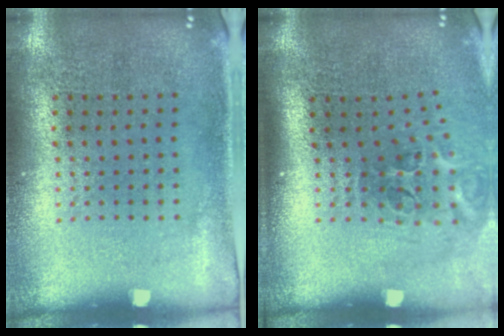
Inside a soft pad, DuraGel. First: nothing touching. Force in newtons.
{"total": 2.1, "press": 1.2, "slide": 1.7}